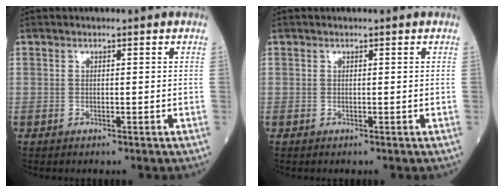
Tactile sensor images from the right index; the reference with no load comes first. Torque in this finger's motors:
{"motor_torque": [0.00, 0.00, -0.04, 0.00]}